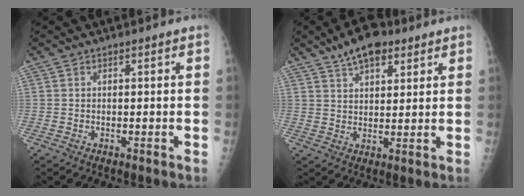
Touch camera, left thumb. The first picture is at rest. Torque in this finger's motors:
{"motor_torque": [0.08, 0.08, 0.50, -0.33, 0.03]}